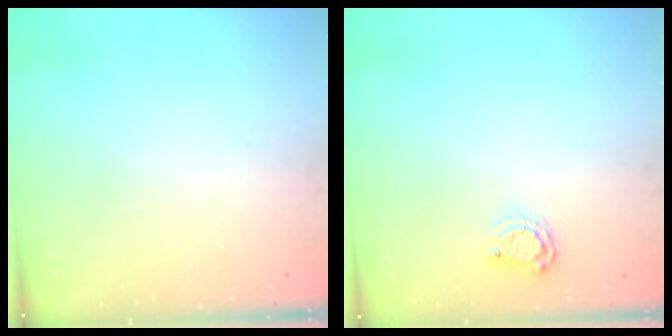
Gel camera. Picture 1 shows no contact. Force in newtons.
{"total": 5.7, "press": 5.7, "slide": 0.8}